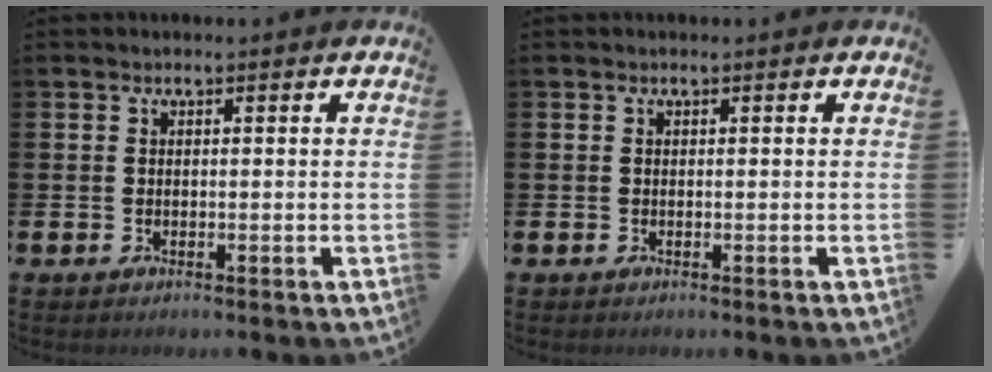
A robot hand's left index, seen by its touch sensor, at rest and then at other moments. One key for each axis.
{"total": 0.0}